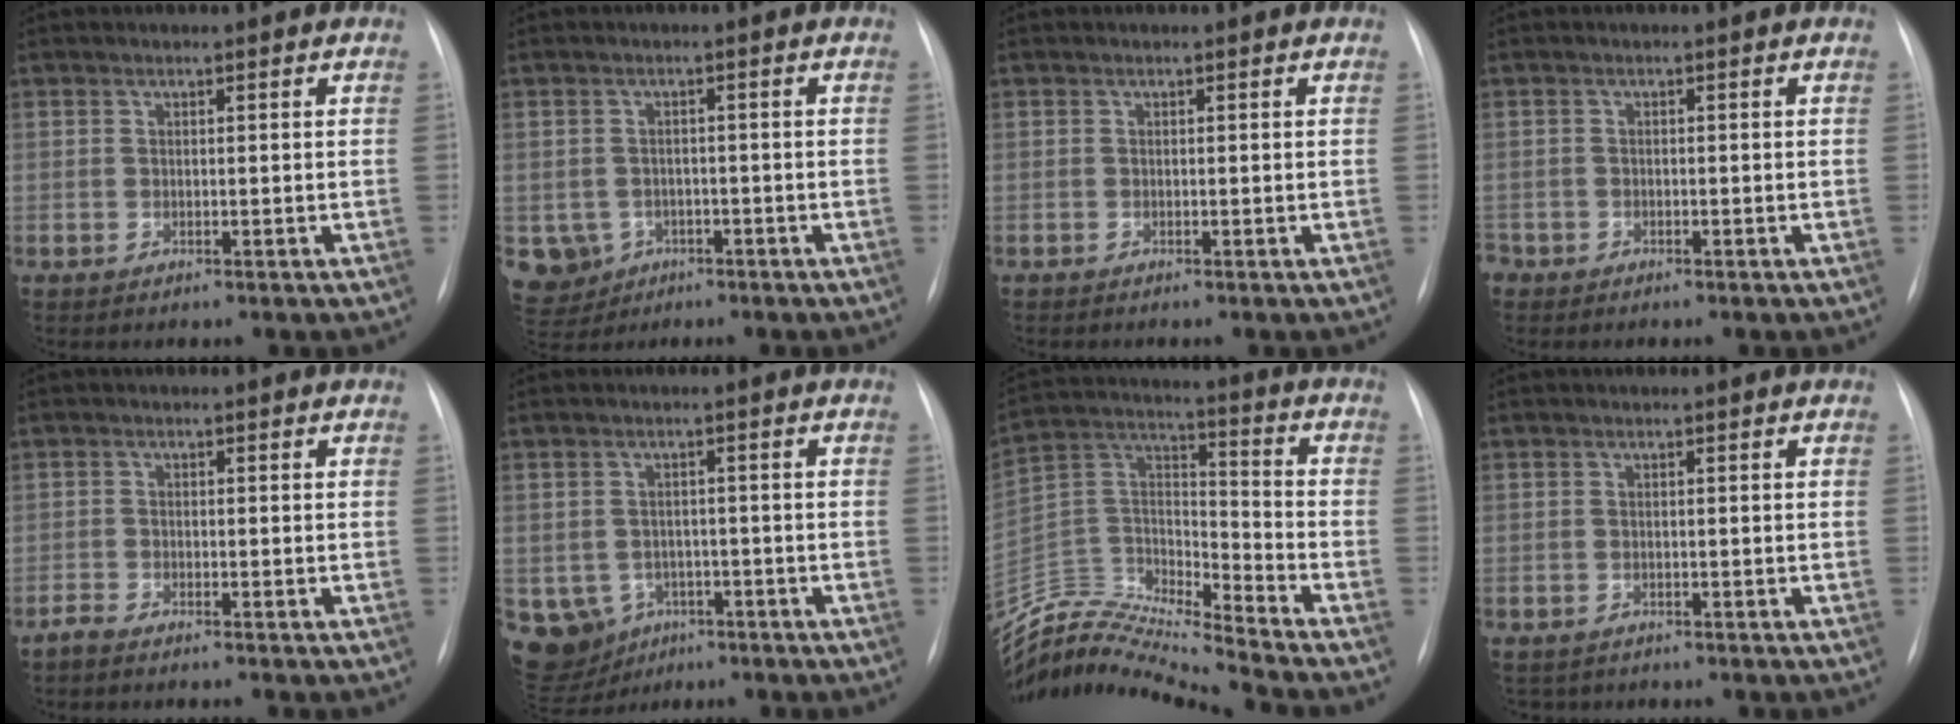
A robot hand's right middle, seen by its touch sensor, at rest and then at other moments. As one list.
[{"total": 6.8, "force": [-2.6, 6.2, 1.1], "torque": [-0.035, 0.008, -0.031]}, {"total": 0.0}, {"total": 2.0, "force": [-1.2, 1.6, 0.4], "torque": [-0.004, 0.004, -0.021]}, {"total": 2.0, "force": [-1.8, 0.1, 0.9], "torque": [-0.022, -0.005, -0.032]}, {"total": 8.5, "force": [-3.4, 7.6, 1.6], "torque": [-0.050, 0.012, -0.041]}, {"total": 15.3, "force": [-15.1, -1.0, 2.0], "torque": [-0.031, 0.051, -0.284]}, {"total": 2.0, "force": [-1.5, 1.2, 0.0], "torque": [-0.003, 0.002, -0.021]}]